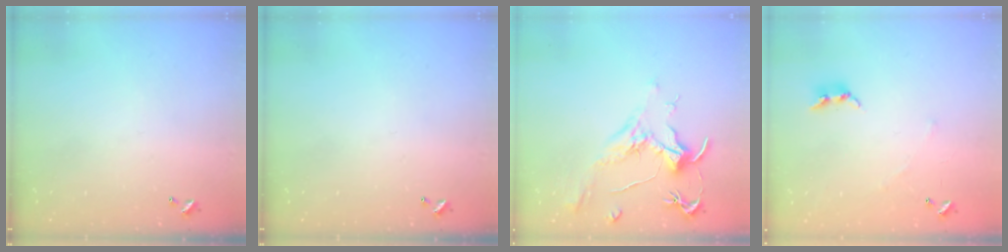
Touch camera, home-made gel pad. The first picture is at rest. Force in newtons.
{"total": 0.0}
{"total": 2.1, "press": 2.0, "slide": 0.8}
{"total": 3.6, "press": 3.6, "slide": 0.6}